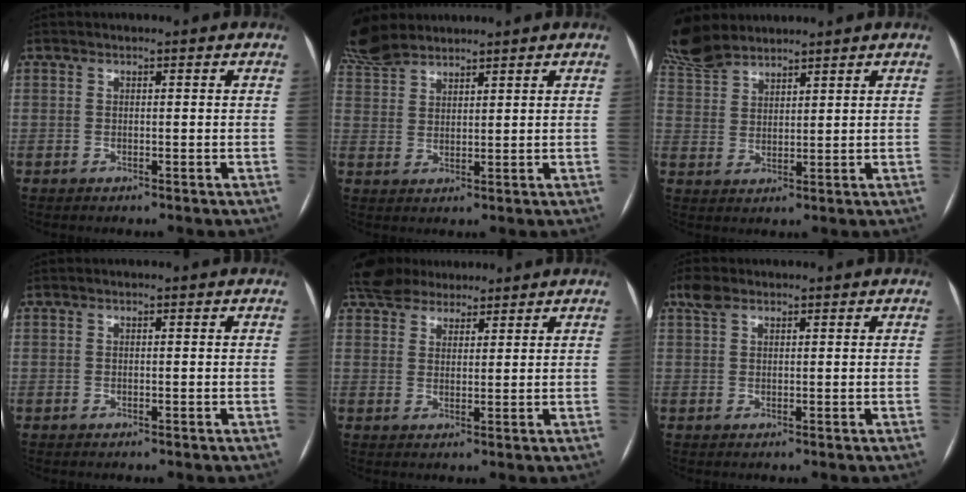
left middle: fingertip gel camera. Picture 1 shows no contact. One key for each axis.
{"total": 10.1, "fx": 8.9, "fy": 3.6, "fz": 3.2, "tx": -0.088, "ty": 0.029, "tz": 0.183}
{"total": 11.3, "fx": 10.1, "fy": 4.0, "fz": 3.4, "tx": -0.098, "ty": 0.027, "tz": 0.207}
{"total": 0.0}
{"total": 8.9, "fx": 7.7, "fy": 3.5, "fz": 2.9, "tx": -0.051, "ty": 0.036, "tz": 0.131}
{"total": 2.4, "fx": 1.7, "fy": 1.2, "fz": 1.2, "tx": -0.032, "ty": 0.018, "tz": 0.037}